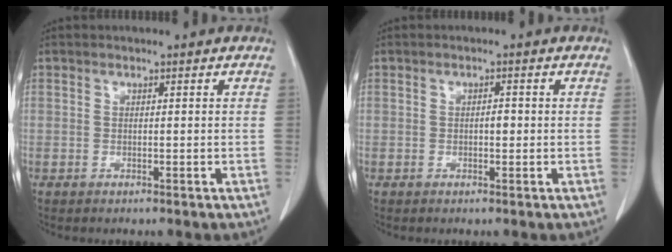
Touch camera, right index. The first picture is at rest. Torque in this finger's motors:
{"motor_torque": [0.19, -0.10, 0.12, 0.03]}